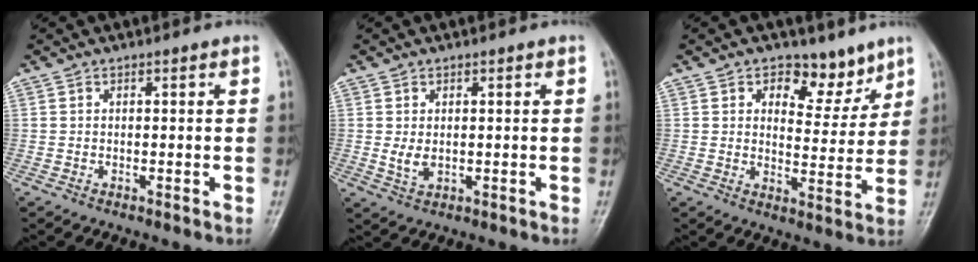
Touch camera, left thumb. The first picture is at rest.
{"total": 2.8, "force": [0.2, 1.9, 2.1], "torque": [-0.036, -0.009, 0.009]}
{"total": 7.8, "force": [5.1, 4.8, 3.4], "torque": [-0.010, -0.032, 0.076]}